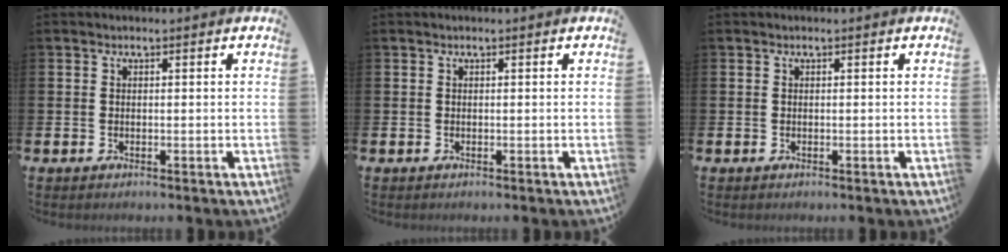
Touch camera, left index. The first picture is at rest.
{"total": 0.0}
{"total": 0.0}